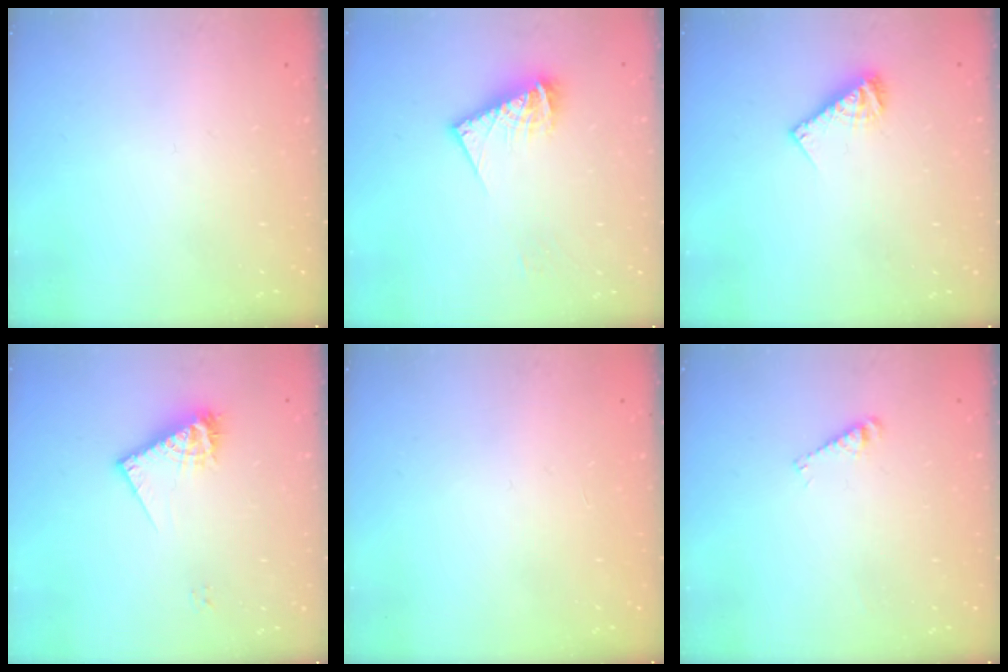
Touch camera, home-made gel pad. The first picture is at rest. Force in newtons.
{"total": 10.4, "press": 10.4, "slide": 0.9}
{"total": 7.7, "press": 7.7, "slide": 0.6}
{"total": 9.7, "press": 9.7, "slide": 0.4}
{"total": 0.0}
{"total": 2.9, "press": 2.9, "slide": 0.4}